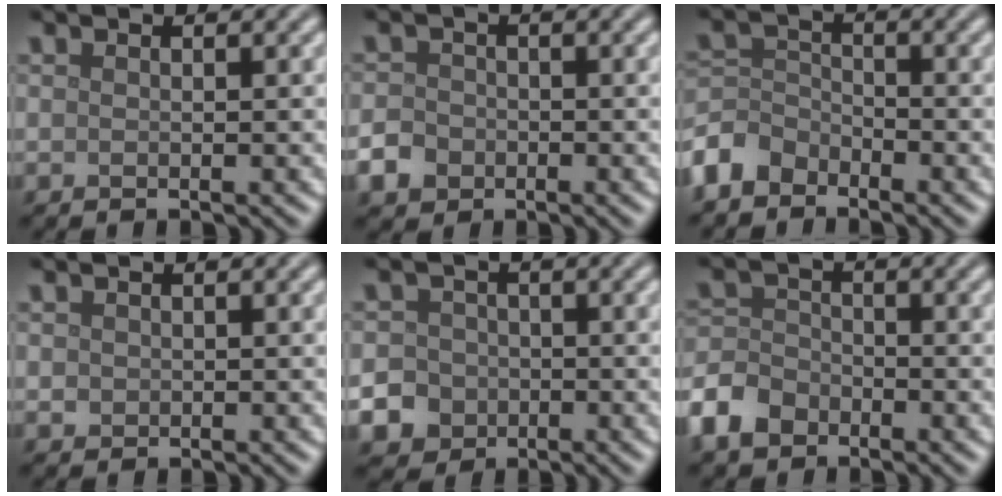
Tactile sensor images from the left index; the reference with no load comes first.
{"total": 2.7, "force": [-1.3, 2.2, 0.9], "torque": [-0.019, -0.003, -0.030]}
{"total": 3.6, "force": [-2.7, 2.2, 0.9], "torque": [-0.021, 0.004, -0.068]}
{"total": 0.7, "force": [0.1, 0.7, 0.2], "torque": [0.001, -0.001, 0.001]}
{"total": 10.2, "force": [-4.7, 8.9, 2.1], "torque": [-0.054, -0.032, -0.108]}
{"total": 4.5, "force": [-2.9, 3.0, 1.8], "torque": [-0.042, 0.004, -0.070]}